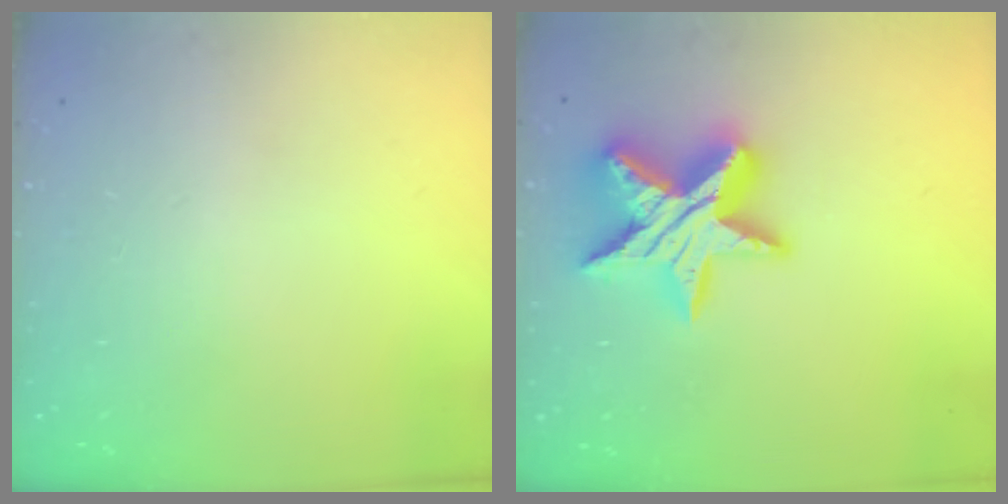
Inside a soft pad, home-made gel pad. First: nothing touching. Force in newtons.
{"total": 18.5, "press": 18.4, "slide": 1.4}